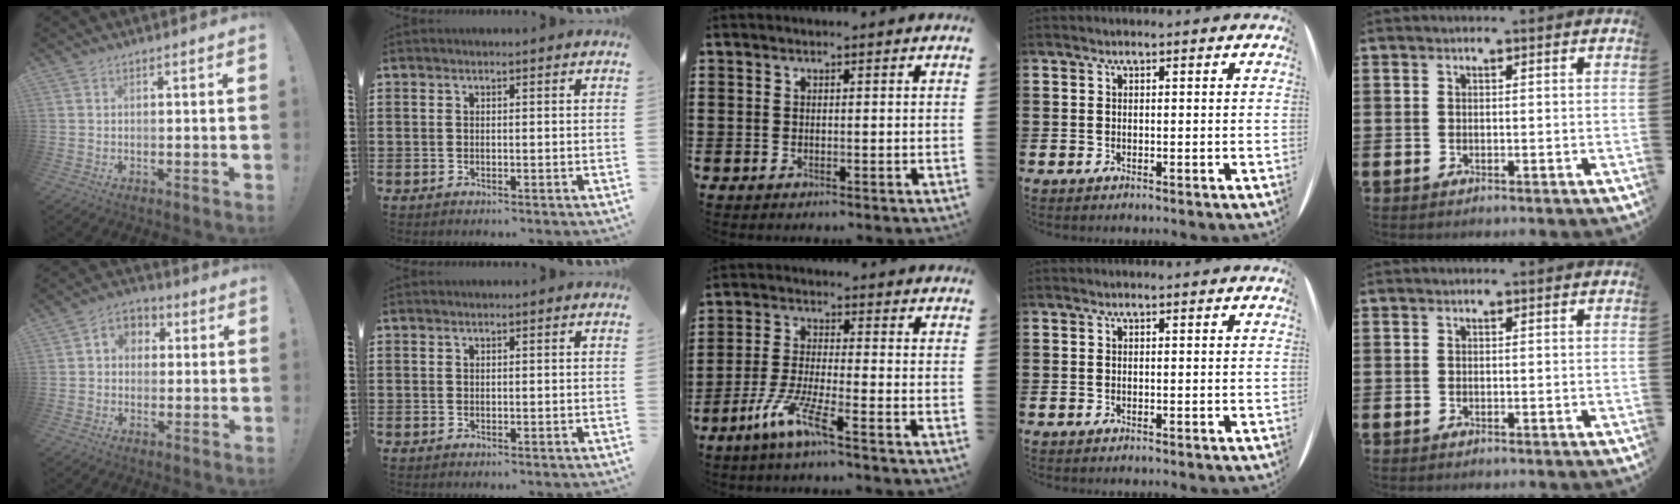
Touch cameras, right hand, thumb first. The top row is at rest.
{"thumb": {"total": 5.7, "force": [-0.1, 5.0, 2.6], "torque": [-0.043, 0.013, 0.002]}, "middle": {"total": 6.9, "force": [-4.5, 0.6, 5.2], "torque": [-0.116, -0.010, -0.087]}}